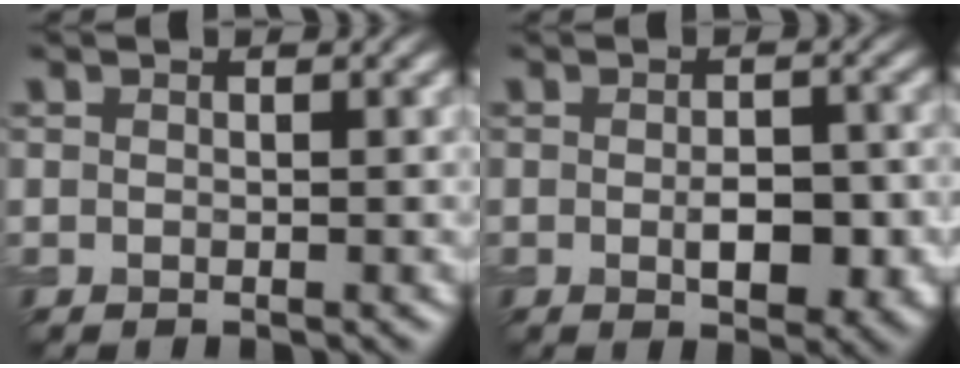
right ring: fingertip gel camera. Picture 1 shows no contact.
{"total": 4.4, "force": [-1.2, 2.0, 3.7], "torque": [-0.058, -0.011, -0.014]}